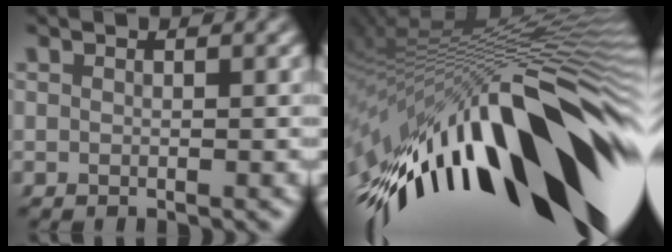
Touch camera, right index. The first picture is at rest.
{"total": 20.0, "force": [-7.4, 9.6, 15.9], "torque": [-0.260, 0.019, -0.101]}